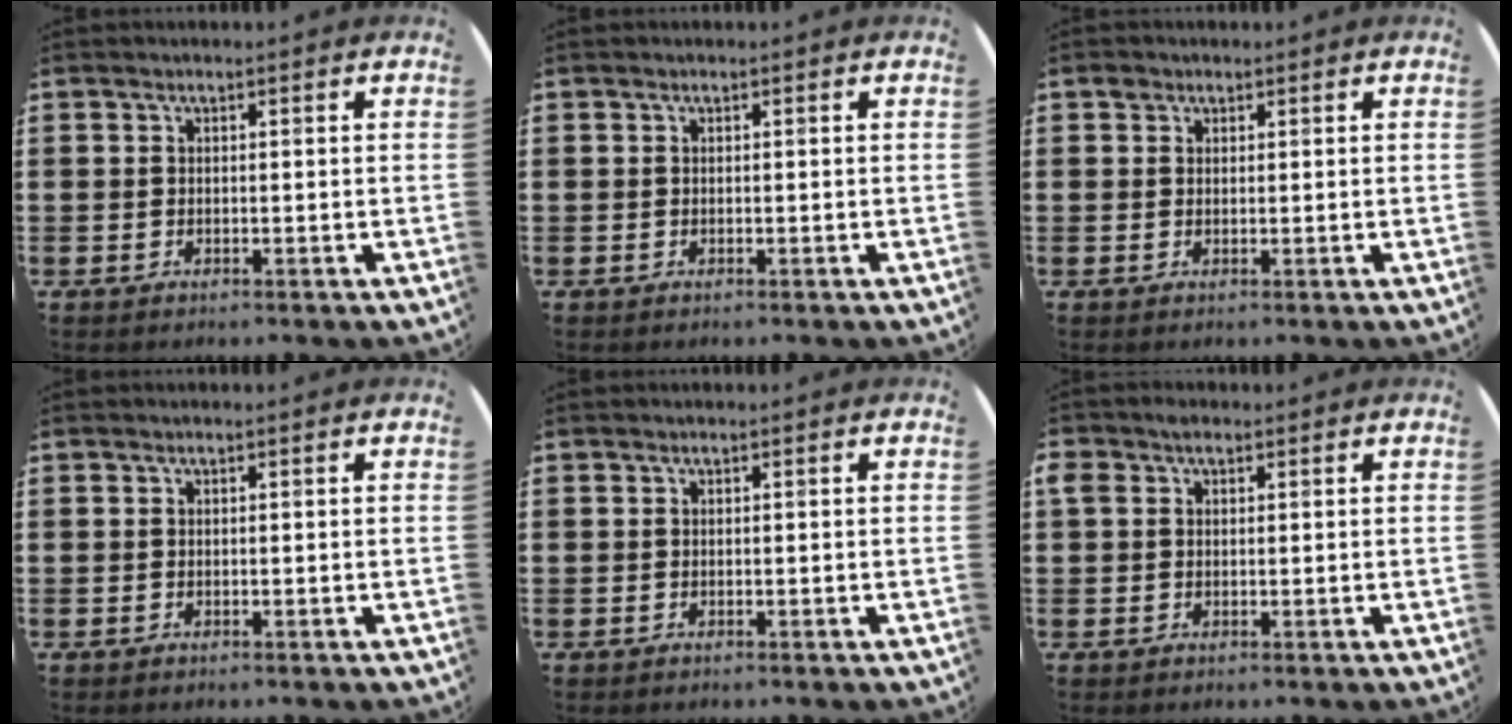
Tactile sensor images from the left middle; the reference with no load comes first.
{"total": 0.0}
{"total": 1.3, "force": [0.9, 0.9, 0.1], "torque": [0.012, -0.003, 0.014]}
{"total": 0.0}
{"total": 0.0}
{"total": 1.7, "force": [1.0, 1.2, 0.6], "torque": [-0.015, 0.006, 0.019]}